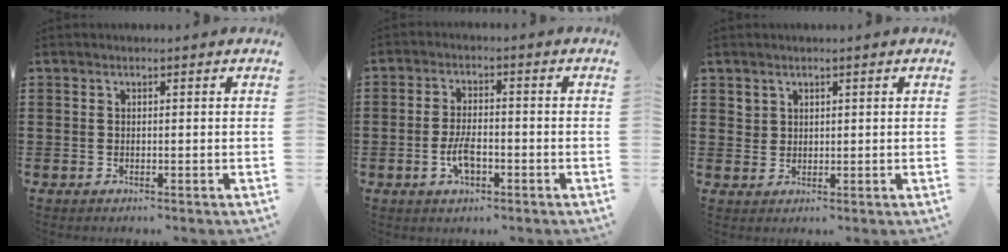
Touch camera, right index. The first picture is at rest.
{"total": 4.8, "force": [-1.6, 2.0, 4.0], "torque": [-0.089, -0.001, -0.034]}
{"total": 1.8, "force": [1.5, 1.1, 0.1], "torque": [-0.006, 0.002, 0.029]}